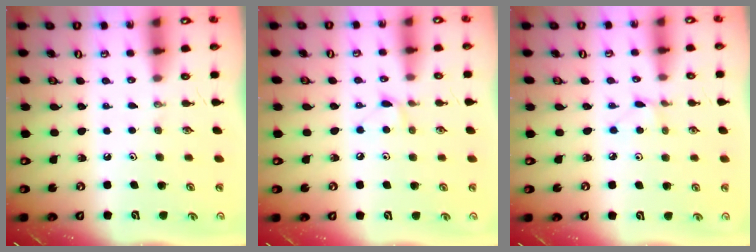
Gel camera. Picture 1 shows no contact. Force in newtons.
{"total": 5.9, "press": 5.9, "slide": 0.6}
{"total": 1.5, "press": 1.5, "slide": 0.2}